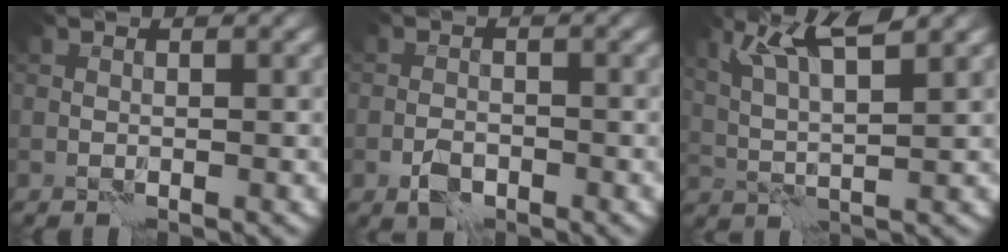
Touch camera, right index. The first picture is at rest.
{"total": 2.3, "force": [-1.4, 1.2, 1.3], "torque": [-0.023, 0.003, -0.030]}
{"total": 5.6, "force": [3.0, 1.0, 4.6], "torque": [-0.092, 0.007, 0.065]}